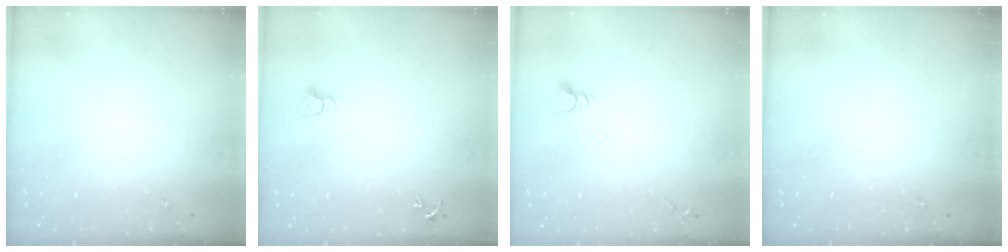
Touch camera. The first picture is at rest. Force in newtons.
{"total": 2.4, "press": 2.4, "slide": 0.2}
{"total": 3.5, "press": 3.4, "slide": 0.3}
{"total": 0.0}